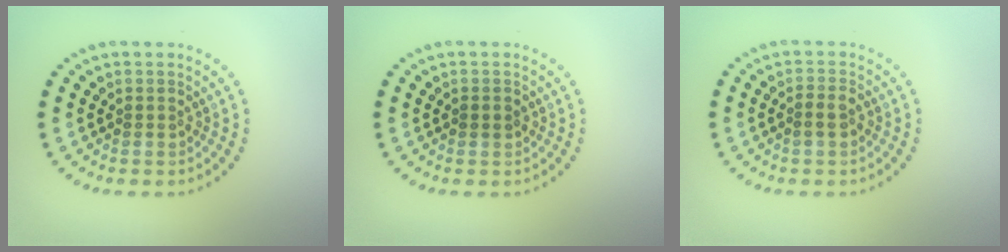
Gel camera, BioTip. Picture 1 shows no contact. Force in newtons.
{"total": 1.1, "press": 1.1, "slide": 0.1}
{"total": 1.3, "press": 1.3, "slide": 0.3}